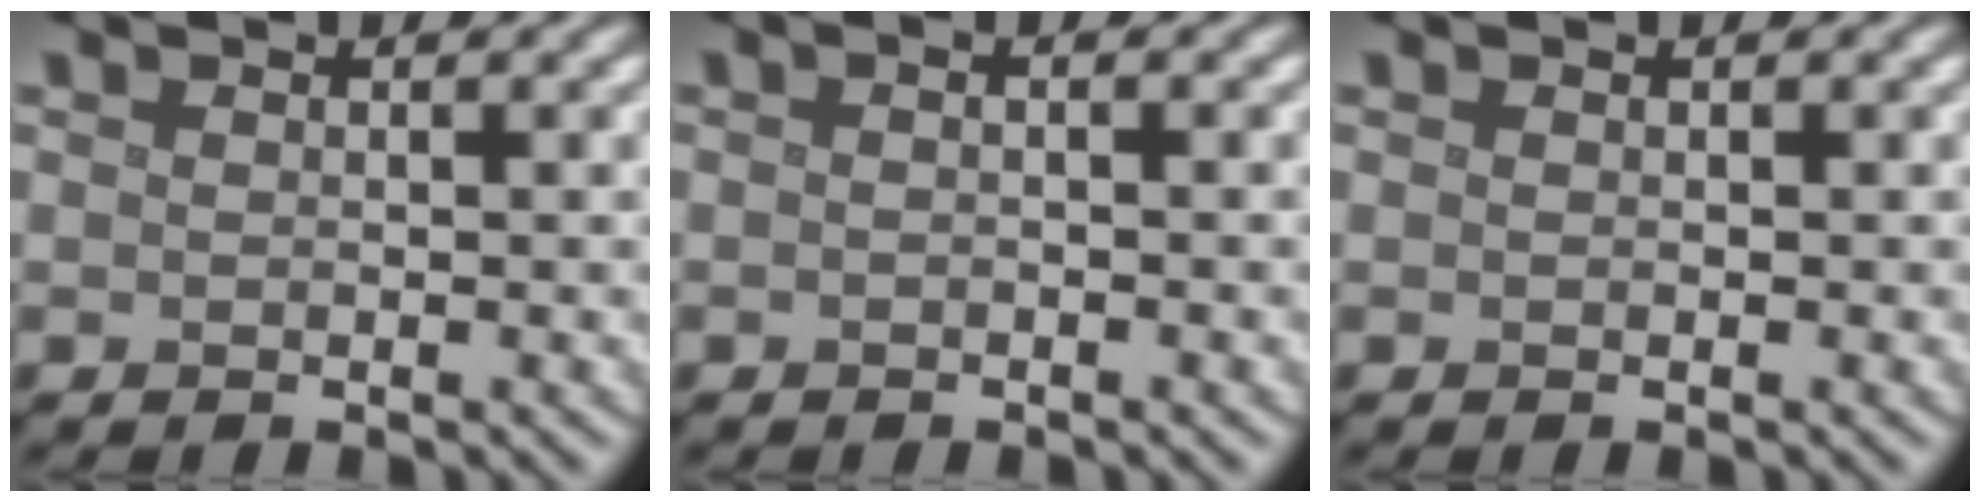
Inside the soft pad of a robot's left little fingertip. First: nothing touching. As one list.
[{"total": 1.0, "force": [-0.1, 0.2, 1.0], "torque": [-0.013, -0.005, -0.009]}, {"total": 0.0}]